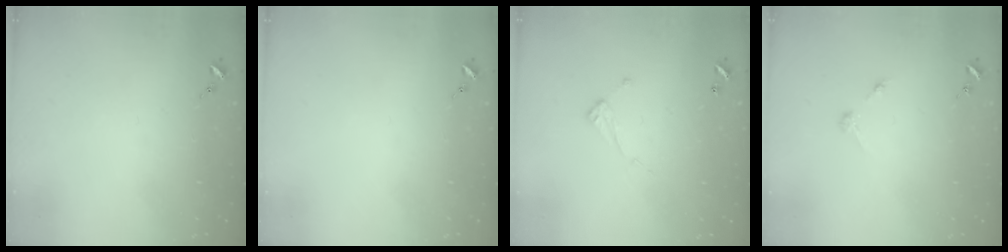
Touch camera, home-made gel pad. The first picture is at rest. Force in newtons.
{"total": 0.0}
{"total": 6.9, "press": 6.9, "slide": 0.3}
{"total": 2.8, "press": 2.8, "slide": 0.3}